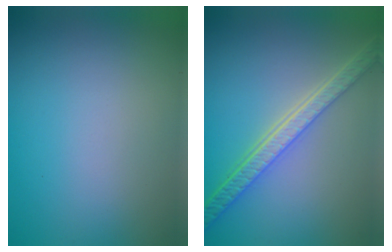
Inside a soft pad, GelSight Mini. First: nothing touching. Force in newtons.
{"total": 5.6, "press": 4.4, "slide": 3.5}